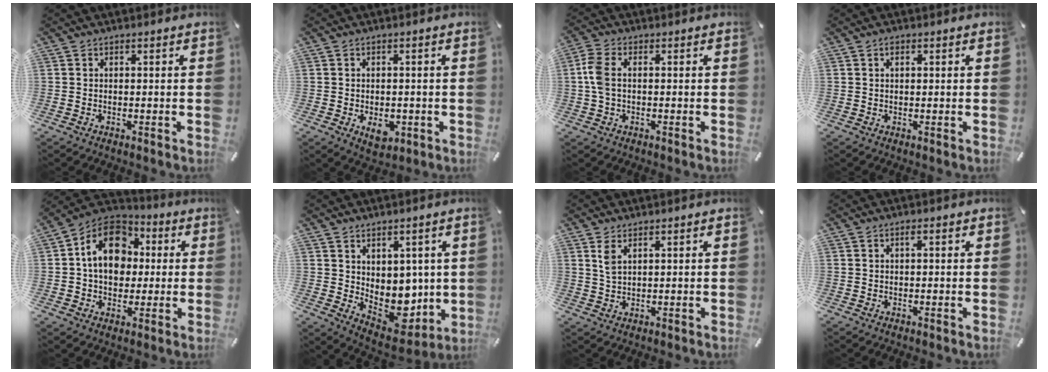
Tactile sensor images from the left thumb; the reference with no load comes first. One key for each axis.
{"total": 4.9, "fx": -1.5, "fy": 3.4, "fz": 3.2, "tx": -0.048, "ty": -0.004, "tz": -0.028}
{"total": 5.4, "fx": 0.2, "fy": 3.2, "fz": 4.3, "tx": -0.102, "ty": 0.003, "tz": 0.000}
{"total": 1.1, "fx": 0.5, "fy": 0.6, "fz": 0.8, "tx": -0.017, "ty": 0.004, "tz": 0.008}
{"total": 14.1, "fx": 1.5, "fy": 11.3, "fz": 8.3, "tx": -0.143, "ty": 0.007, "tz": 0.025}
{"total": 8.5, "fx": 2.1, "fy": 7.5, "fz": 3.5, "tx": -0.027, "ty": -0.040, "tz": 0.052}
{"total": 3.2, "fx": 1.7, "fy": 1.5, "fz": 2.3, "tx": -0.051, "ty": 0.002, "tz": 0.030}
{"total": 1.2, "fx": 0.4, "fy": 0.6, "fz": 0.9, "tx": -0.020, "ty": 0.005, "tz": 0.006}